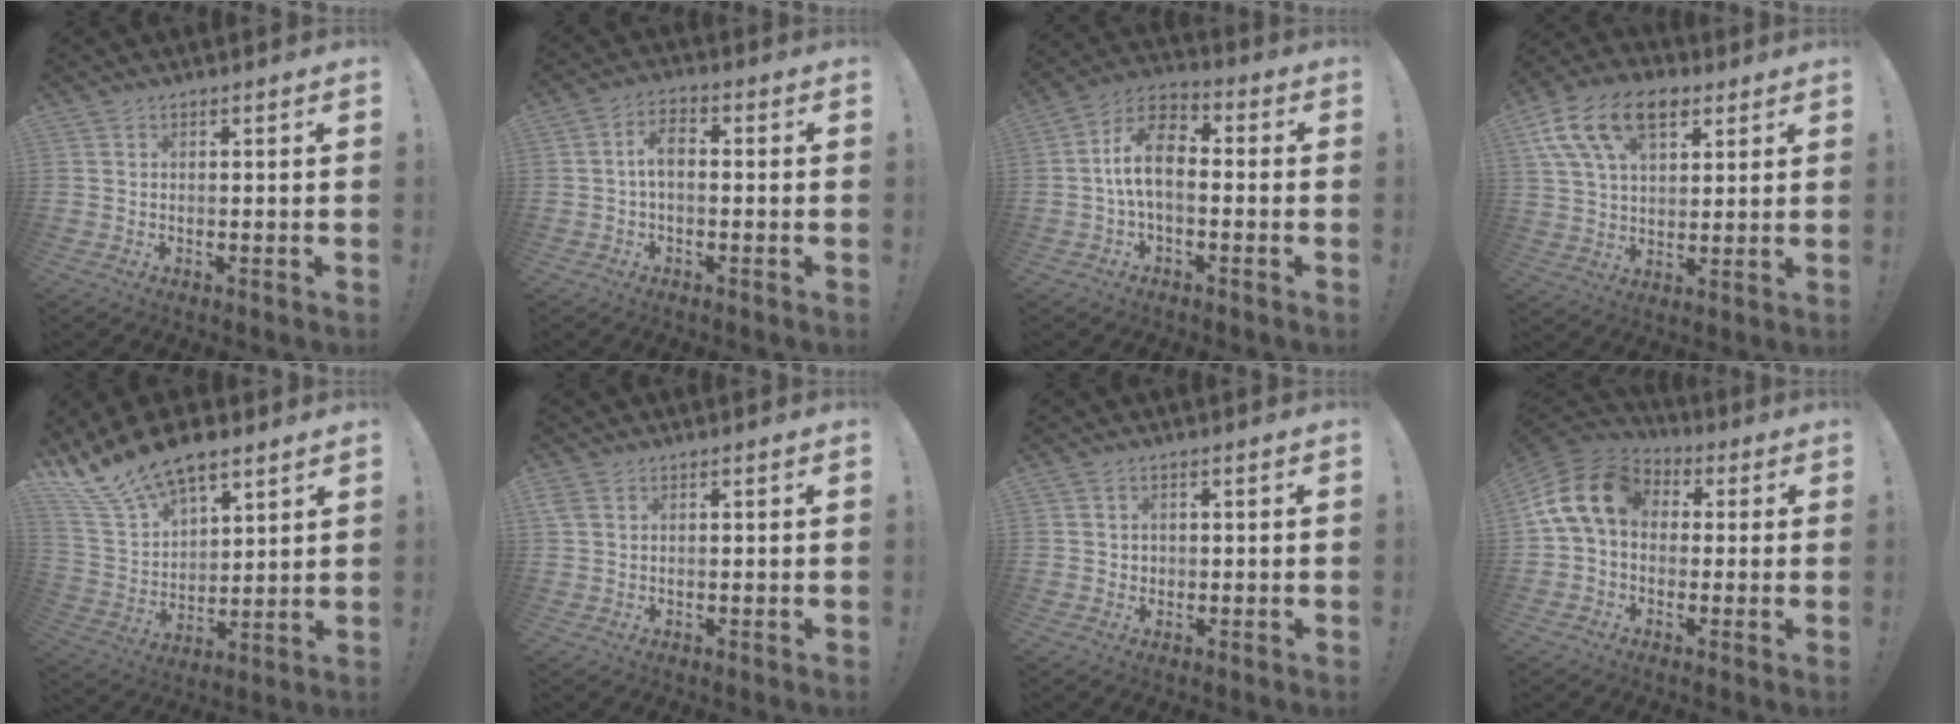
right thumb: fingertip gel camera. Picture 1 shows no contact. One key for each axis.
{"total": 5.3, "fx": -0.2, "fy": 2.6, "fz": 4.6, "tx": -0.096, "ty": 0.009, "tz": -0.004}
{"total": 10.9, "fx": -0.6, "fy": 6.3, "fz": 8.9, "tx": -0.171, "ty": 0.019, "tz": -0.007}
{"total": 16.9, "fx": 8.0, "fy": 10.5, "fz": 10.5, "tx": -0.186, "ty": -0.024, "tz": 0.148}
{"total": 16.2, "fx": 12.7, "fy": 7.3, "fz": 7.0, "tx": -0.145, "ty": -0.087, "tz": 0.239}
{"total": 1.9, "fx": 0.8, "fy": 1.2, "fz": 1.2, "tx": -0.027, "ty": 0.004, "tz": 0.016}
{"total": 1.6, "fx": 0.3, "fy": 1.6, "fz": 0.4, "tx": -0.004, "ty": 0.000, "tz": 0.005}
{"total": 14.6, "fx": 2.5, "fy": 10.5, "fz": 9.8, "tx": -0.181, "ty": 0.016, "tz": 0.048}